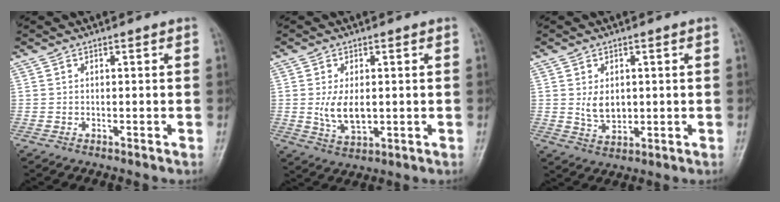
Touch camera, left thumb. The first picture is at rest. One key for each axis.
{"total": 6.3, "fx": 0.2, "fy": 3.5, "fz": 5.2, "tx": -0.089, "ty": -0.014, "tz": 0.011}
{"total": 4.8, "fx": 0.7, "fy": 3.4, "fz": 3.3, "tx": -0.041, "ty": -0.011, "tz": 0.022}